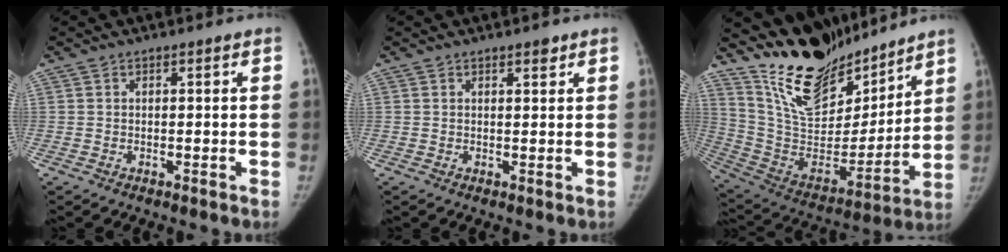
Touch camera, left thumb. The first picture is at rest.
{"total": 1.5, "force": [1.1, 0.6, 0.9], "torque": [-0.004, -0.006, 0.015]}
{"total": 22.3, "force": [18.8, 8.3, 8.7], "torque": [-0.107, -0.116, 0.333]}